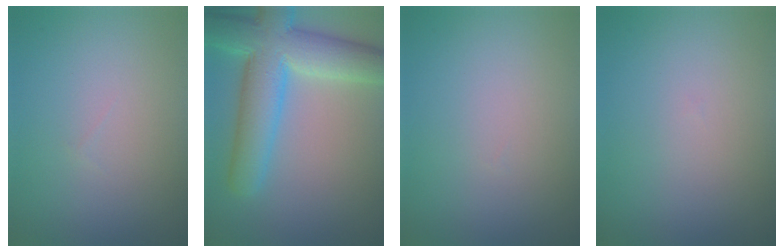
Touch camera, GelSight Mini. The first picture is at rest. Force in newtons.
{"total": 9.4, "press": 9.4, "slide": 0.6}
{"total": 0.0}
{"total": 0.0}